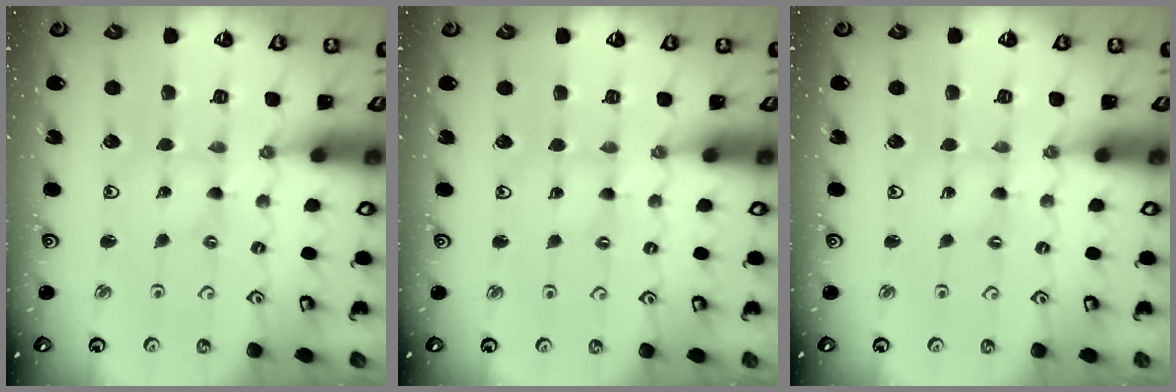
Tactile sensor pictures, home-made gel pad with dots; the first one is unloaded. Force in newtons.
{"total": 0.0}
{"total": 0.0}